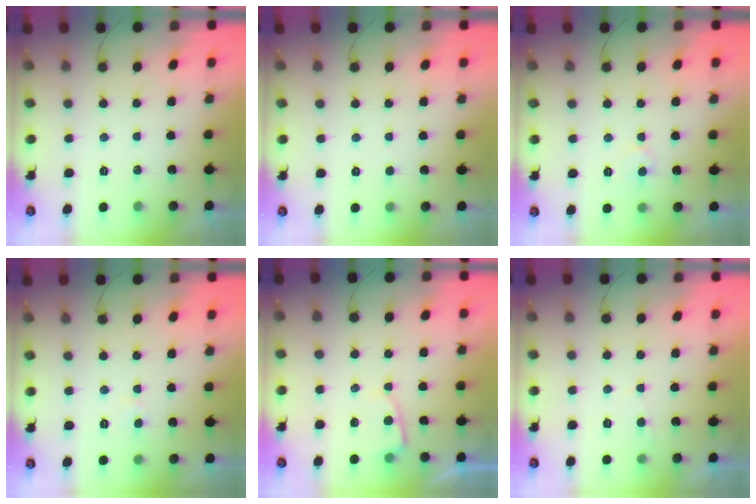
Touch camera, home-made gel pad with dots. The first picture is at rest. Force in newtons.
{"total": 2.5, "press": 2.4, "slide": 0.3}
{"total": 5.1, "press": 5.0, "slide": 0.4}
{"total": 2.8, "press": 2.8, "slide": 0.3}
{"total": 2.6, "press": 2.6, "slide": 0.2}
{"total": 2.1, "press": 2.1, "slide": 0.2}